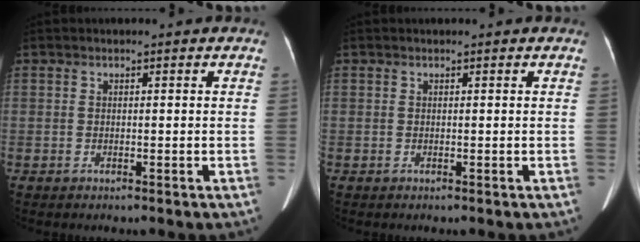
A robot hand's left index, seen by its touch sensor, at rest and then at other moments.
{"total": 0.0}